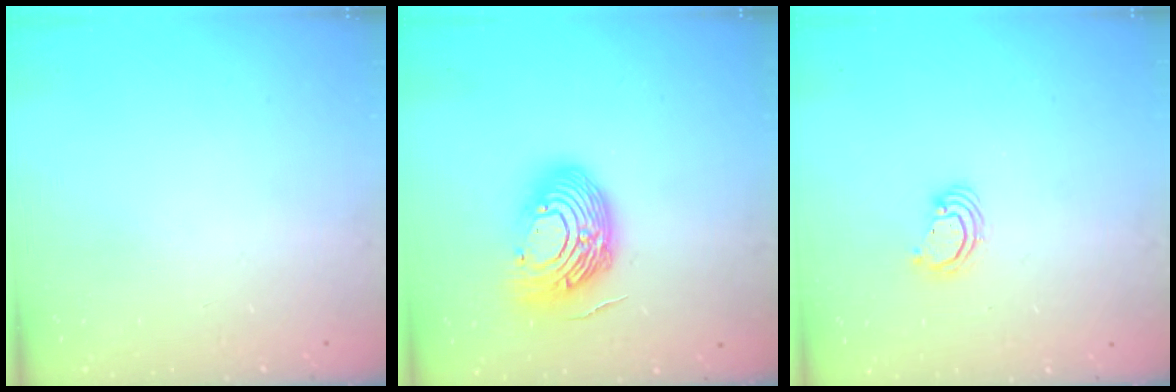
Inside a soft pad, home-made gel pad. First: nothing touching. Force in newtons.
{"total": 15.1, "press": 15.0, "slide": 1.9}
{"total": 3.9, "press": 3.9, "slide": 0.2}